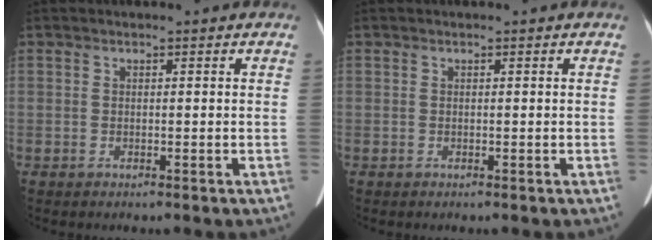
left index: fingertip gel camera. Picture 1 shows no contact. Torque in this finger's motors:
{"motor_torque": [0.04, 0.04, 0.00, 0.00]}